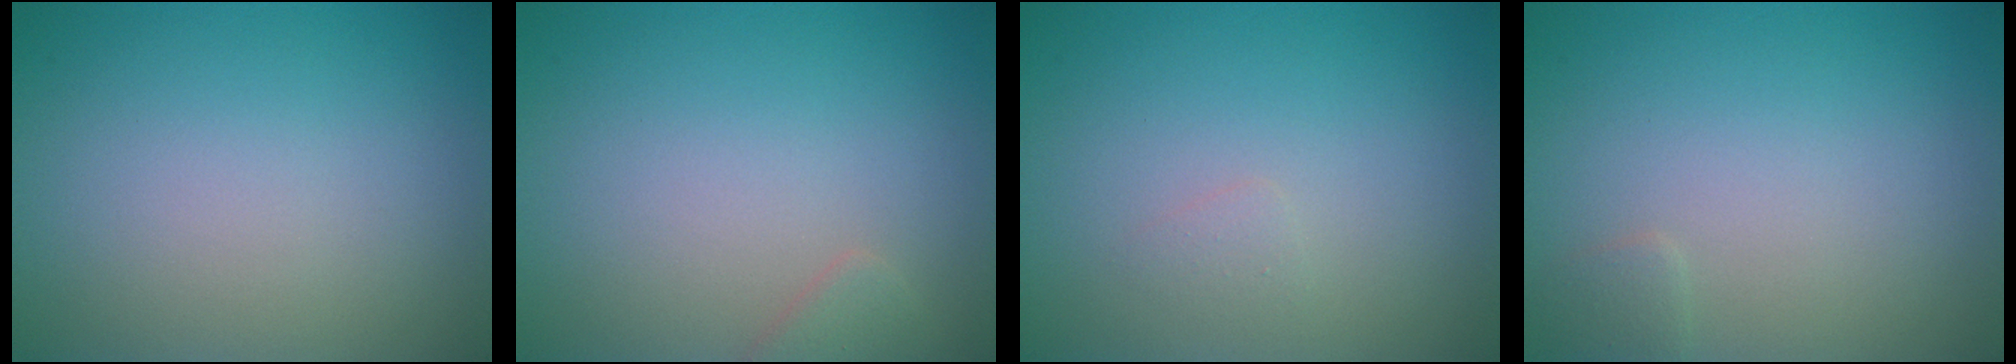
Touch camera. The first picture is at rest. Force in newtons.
{"total": 1.2, "press": 1.2, "slide": 0.0}
{"total": 0.7, "press": 0.7, "slide": 0.0}
{"total": 0.8, "press": 0.8, "slide": 0.0}